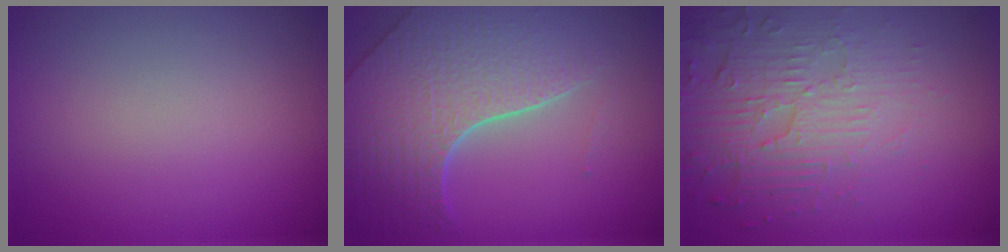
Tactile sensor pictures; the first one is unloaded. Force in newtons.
{"total": 8.0, "press": 5.6, "slide": 5.6}
{"total": 5.8, "press": 3.7, "slide": 4.4}